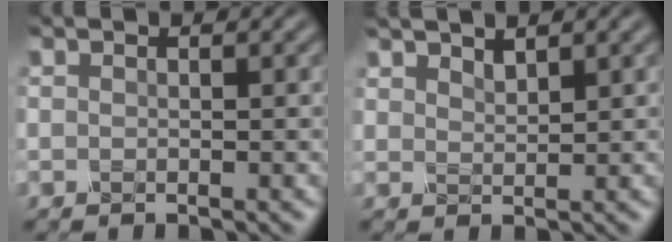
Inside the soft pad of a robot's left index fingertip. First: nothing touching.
{"total": 1.5, "force": [1.3, 0.4, 0.6], "torque": [-0.013, 0.004, 0.028]}